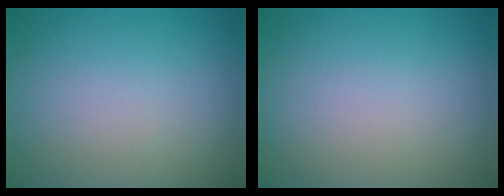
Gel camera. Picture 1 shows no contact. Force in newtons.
{"total": 0.0}